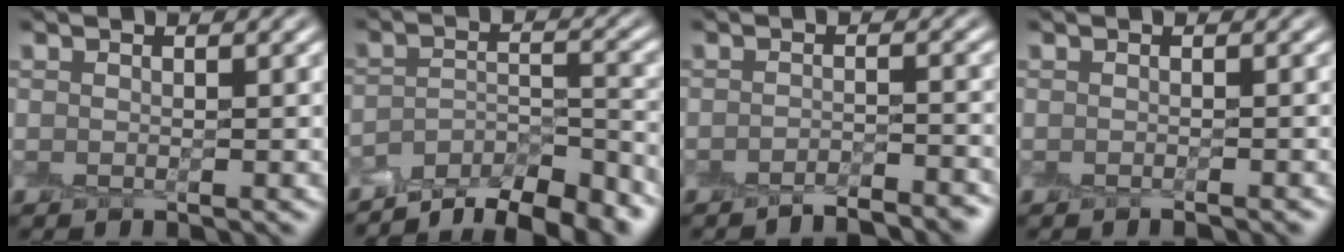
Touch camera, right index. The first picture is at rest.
{"total": 8.4, "force": [-7.3, 2.4, 3.4], "torque": [-0.046, 0.002, -0.113]}
{"total": 3.3, "force": [-3.0, 0.6, 1.3], "torque": [-0.006, 0.007, -0.047]}
{"total": 0.7, "force": [-0.6, 0.1, 0.3], "torque": [0.000, -0.002, -0.010]}